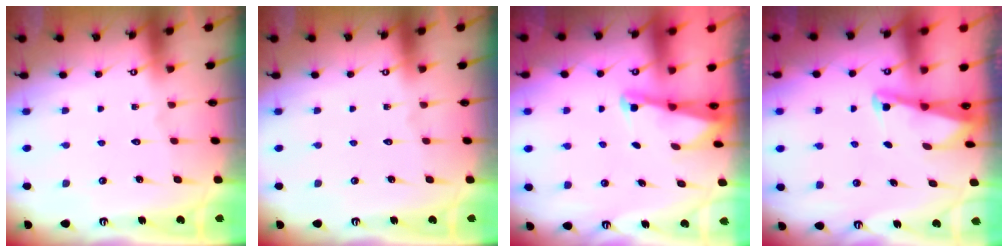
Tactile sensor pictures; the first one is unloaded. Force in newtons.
{"total": 0.0}
{"total": 1.4, "press": 1.4, "slide": 0.2}
{"total": 2.1, "press": 2.1, "slide": 0.3}